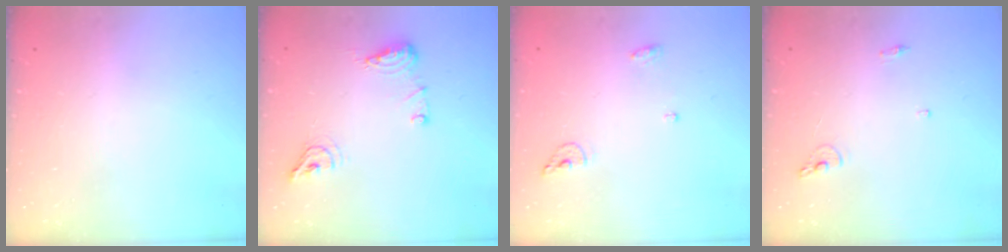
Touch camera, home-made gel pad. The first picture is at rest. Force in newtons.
{"total": 8.9, "press": 8.8, "slide": 1.4}
{"total": 5.7, "press": 5.7, "slide": 1.0}
{"total": 6.6, "press": 6.6, "slide": 0.7}